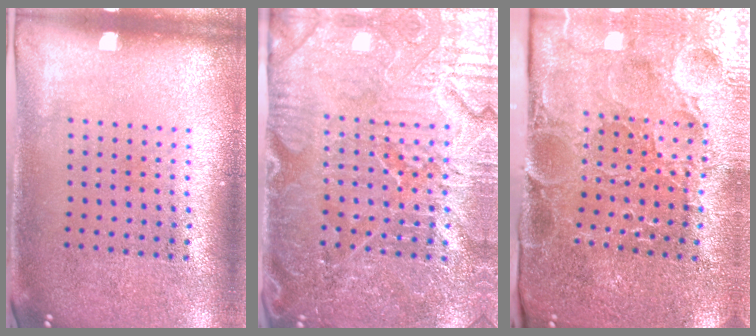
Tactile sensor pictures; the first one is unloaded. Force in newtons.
{"total": 4.9, "press": 4.6, "slide": 1.6}
{"total": 3.7, "press": 3.7, "slide": 0.6}